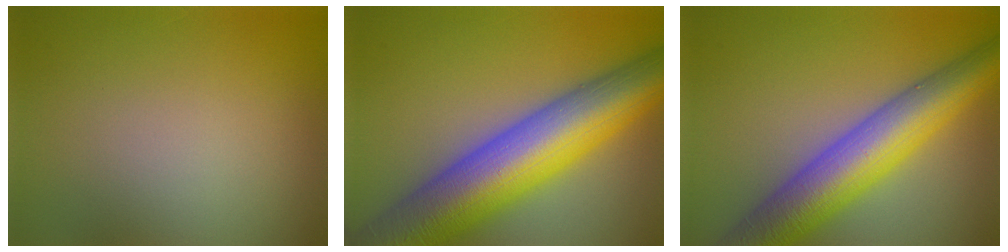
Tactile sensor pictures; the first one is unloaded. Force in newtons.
{"total": 13.6, "press": 13.6, "slide": 0.5}
{"total": 9.5, "press": 9.5, "slide": 0.3}